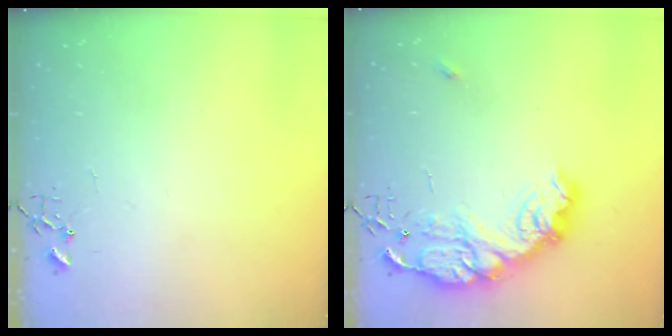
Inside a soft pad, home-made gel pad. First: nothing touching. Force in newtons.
{"total": 18.7, "press": 18.7, "slide": 1.3}